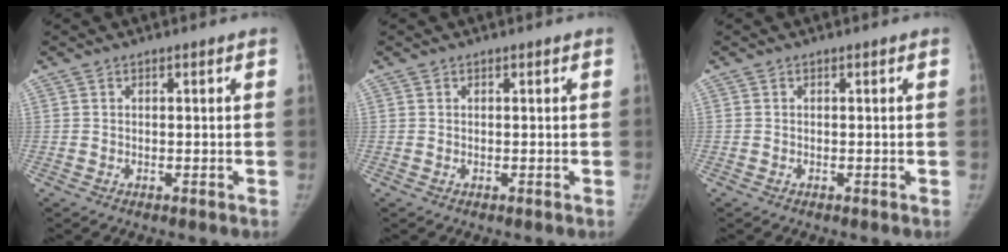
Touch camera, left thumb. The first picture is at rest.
{"total": 0.0}
{"total": 0.0}